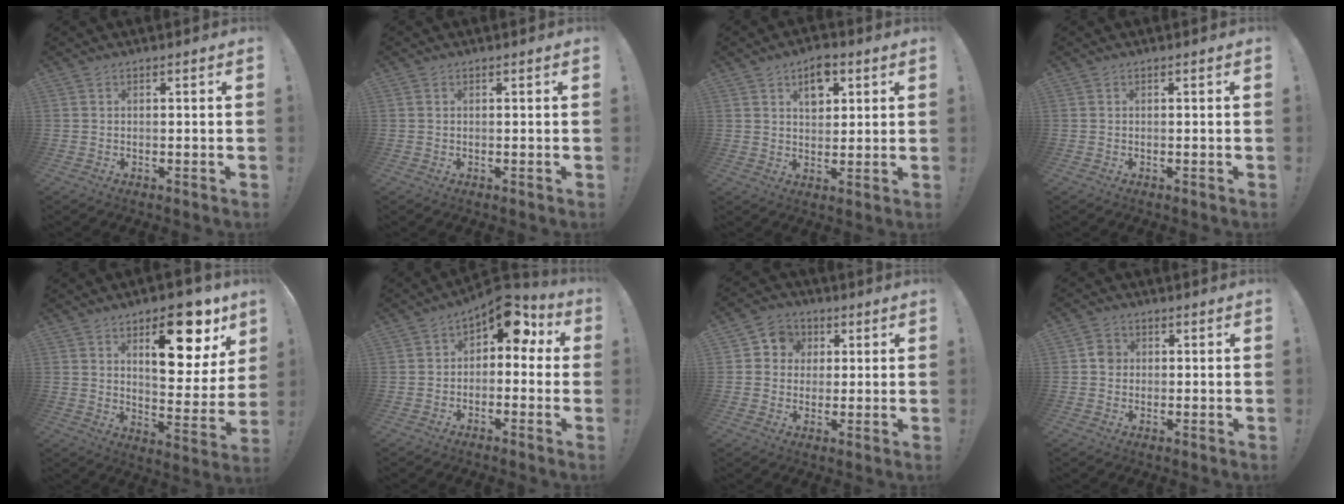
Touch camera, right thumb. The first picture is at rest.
{"total": 0.0}
{"total": 7.2, "force": [3.5, 4.8, 4.1], "torque": [-0.048, -0.011, 0.059]}
{"total": 0.0}
{"total": 18.6, "force": [9.6, 7.9, 13.8], "torque": [-0.176, -0.056, 0.152]}
{"total": 9.2, "force": [4.1, 5.6, 6.1], "torque": [-0.071, -0.030, 0.072]}
{"total": 6.7, "force": [0.7, 6.4, 1.9], "torque": [-0.027, 0.006, 0.017]}
{"total": 3.6, "force": [0.1, 3.3, 1.5], "torque": [-0.009, 0.004, -0.001]}